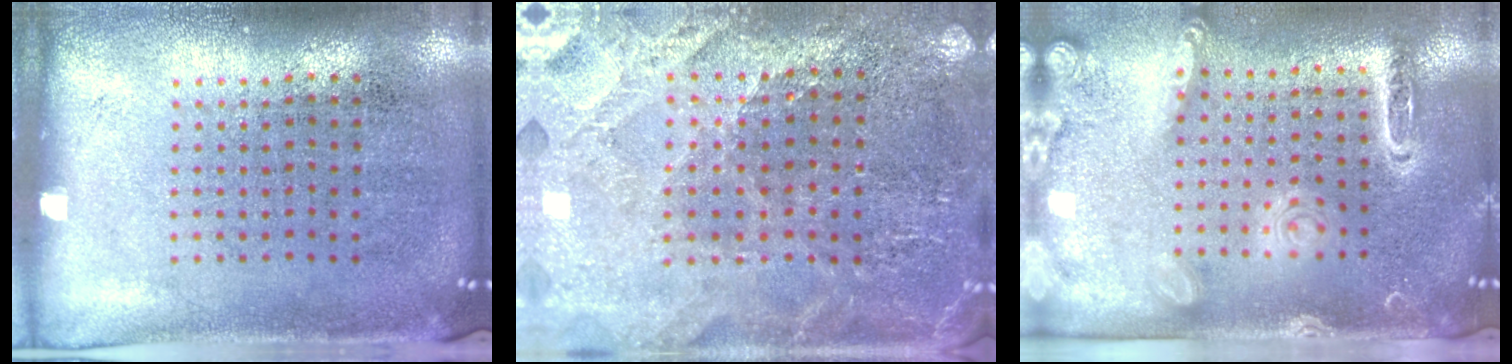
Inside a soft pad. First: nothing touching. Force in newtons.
{"total": 2.7, "press": 2.6, "slide": 0.4}
{"total": 2.2, "press": 1.9, "slide": 1.1}